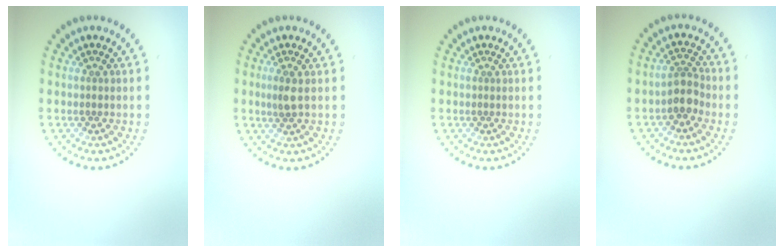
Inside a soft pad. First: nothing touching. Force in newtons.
{"total": 1.5, "press": 1.4, "slide": 0.6}
{"total": 0.0}
{"total": 2.3, "press": 2.1, "slide": 1.1}